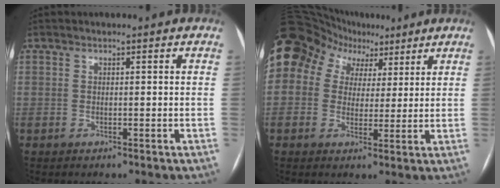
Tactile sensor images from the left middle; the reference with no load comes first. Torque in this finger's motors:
{"motor_torque": [1.41, -0.73, 1.05, 0.21]}